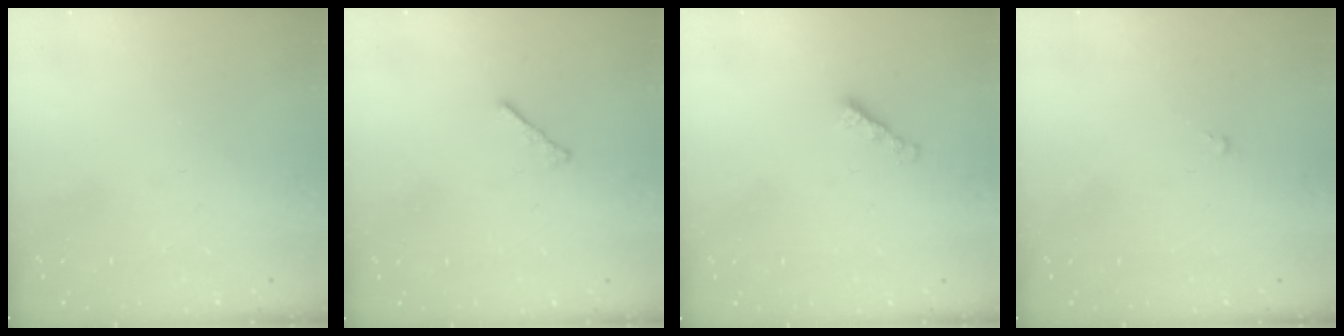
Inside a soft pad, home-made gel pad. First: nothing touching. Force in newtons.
{"total": 1.9, "press": 1.8, "slide": 0.5}
{"total": 2.2, "press": 2.1, "slide": 0.5}
{"total": 0.0}